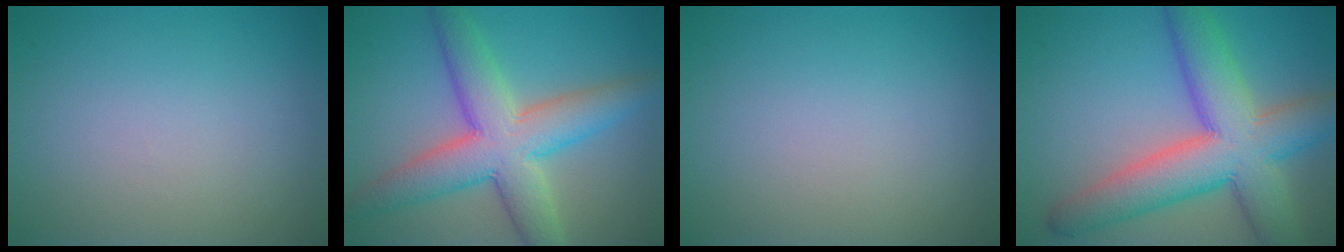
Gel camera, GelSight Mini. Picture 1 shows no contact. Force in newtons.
{"total": 8.3, "press": 8.3, "slide": 0.4}
{"total": 0.0}
{"total": 10.3, "press": 10.3, "slide": 0.3}